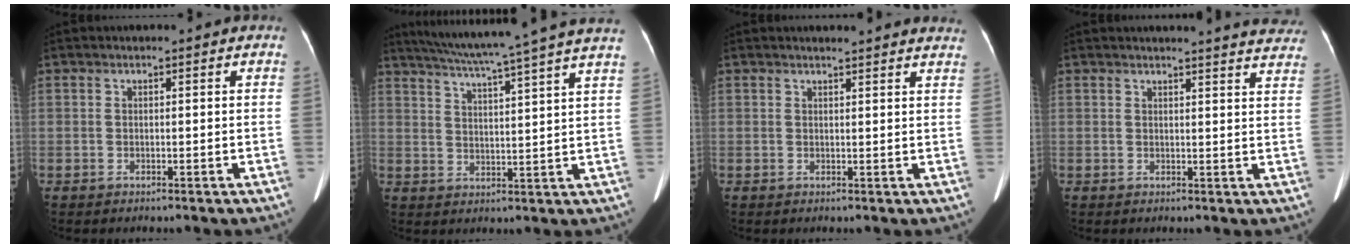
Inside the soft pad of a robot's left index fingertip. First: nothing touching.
{"total": 19.1, "force": [16.2, -1.8, 9.9], "torque": [-0.172, -0.008, 0.217]}
{"total": 9.3, "force": [8.9, 0.8, 2.5], "torque": [-0.017, 0.001, 0.080]}
{"total": 13.2, "force": [12.8, 1.0, 3.1], "torque": [-0.017, -0.055, 0.114]}